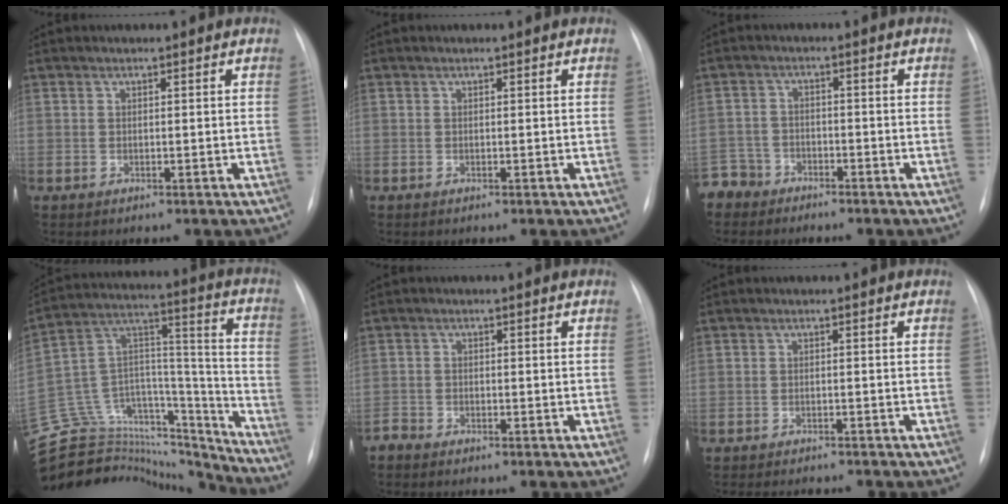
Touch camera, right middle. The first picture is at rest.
{"total": 0.0}
{"total": 4.4, "force": [-3.7, 2.3, -0.8], "torque": [0.019, 0.001, -0.078]}
{"total": 32.9, "force": [-30.0, 9.7, 9.3], "torque": [-0.191, 0.032, -0.448]}
{"total": 1.8, "force": [-1.7, 0.2, -0.1], "torque": [0.002, -0.004, -0.034]}
{"total": 6.3, "force": [-5.8, 1.2, 2.1], "torque": [-0.023, -0.004, -0.078]}